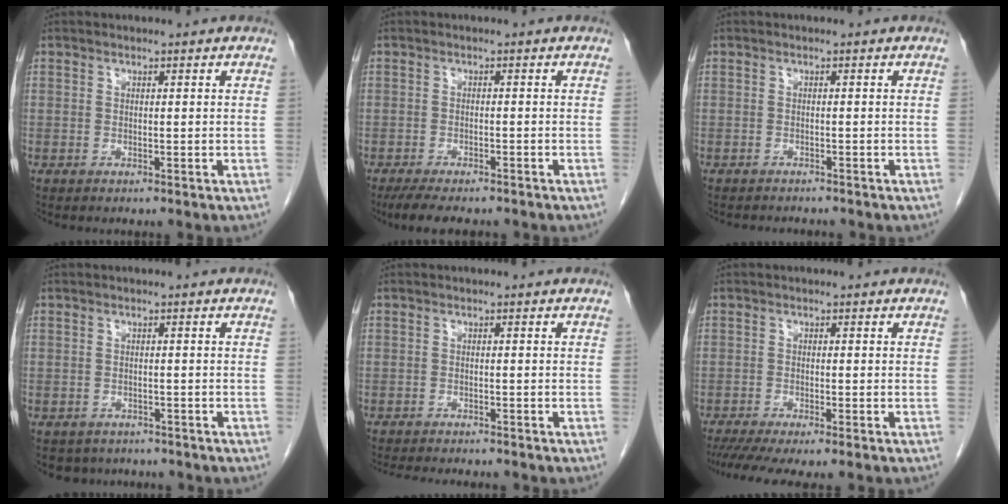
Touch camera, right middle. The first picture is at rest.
{"total": 7.9, "force": [-6.6, 2.0, 3.9], "torque": [-0.056, -0.010, -0.096]}
{"total": 3.7, "force": [-3.5, 1.0, 1.0], "torque": [-0.012, -0.005, -0.044]}
{"total": 4.4, "force": [-3.7, 2.4, 0.2], "torque": [0.002, 0.006, -0.048]}
{"total": 7.4, "force": [-6.7, 1.3, 2.9], "torque": [-0.039, -0.008, -0.097]}
{"total": 6.9, "force": [-5.6, 0.2, 4.0], "torque": [-0.055, -0.014, -0.091]}